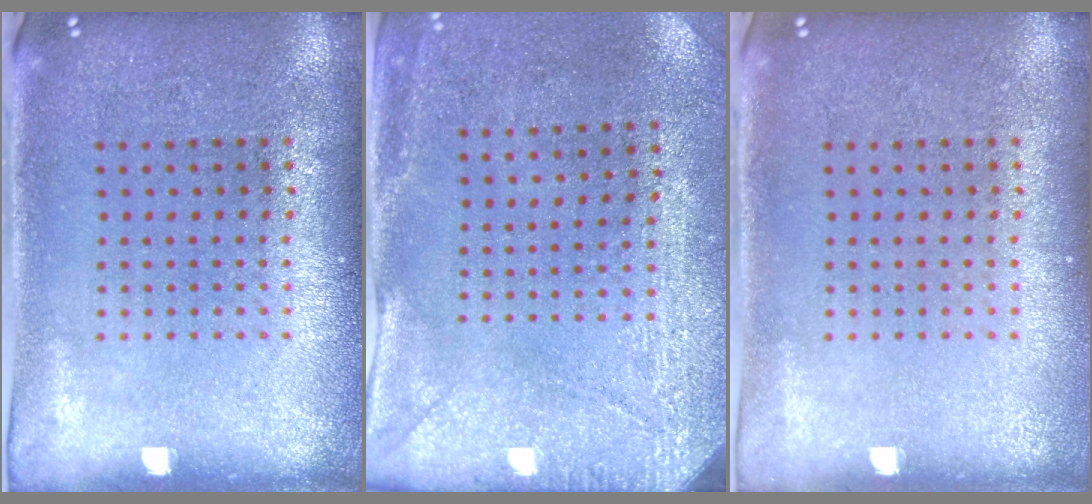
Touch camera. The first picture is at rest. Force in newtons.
{"total": 3.0, "press": 2.3, "slide": 1.8}
{"total": 0.0}